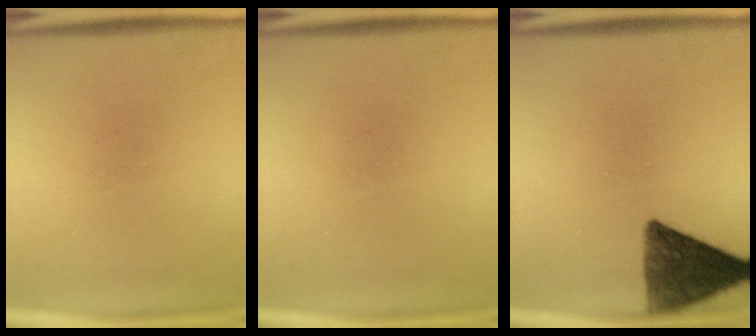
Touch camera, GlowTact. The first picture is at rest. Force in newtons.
{"total": 0.0}
{"total": 11.1}